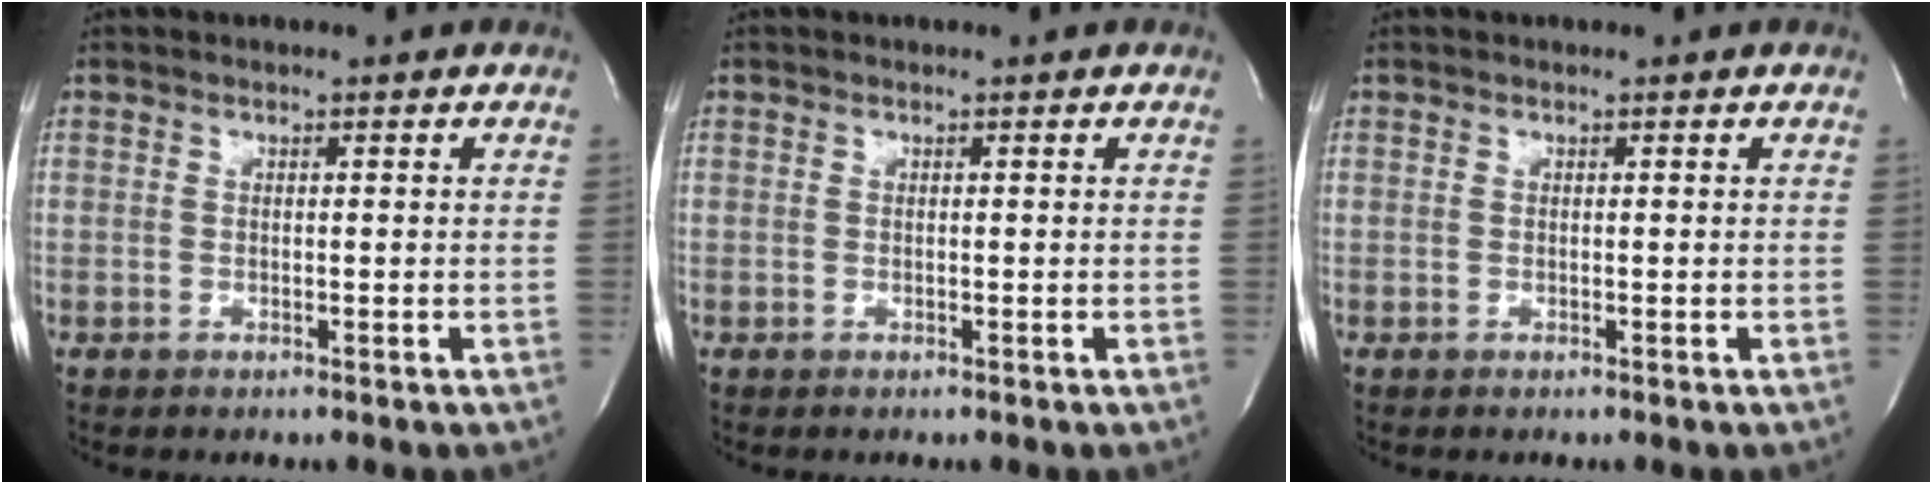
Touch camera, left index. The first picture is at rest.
{"total": 0.0}
{"total": 0.0}